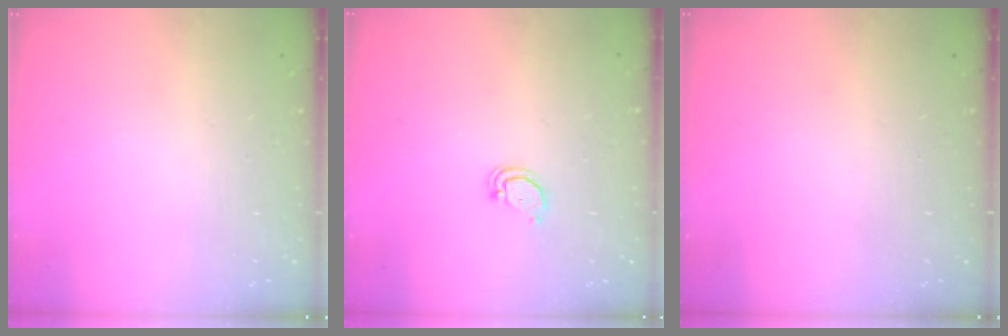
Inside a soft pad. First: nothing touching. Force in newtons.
{"total": 2.0, "press": 2.0, "slide": 0.2}
{"total": 0.0}